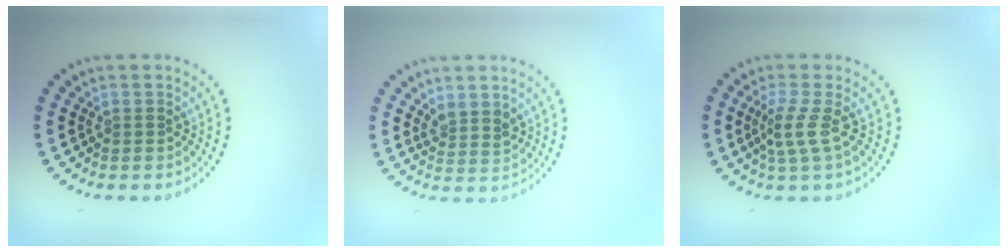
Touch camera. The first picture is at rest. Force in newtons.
{"total": 1.9, "press": 1.6, "slide": 1.0}
{"total": 2.4, "press": 1.6, "slide": 1.7}